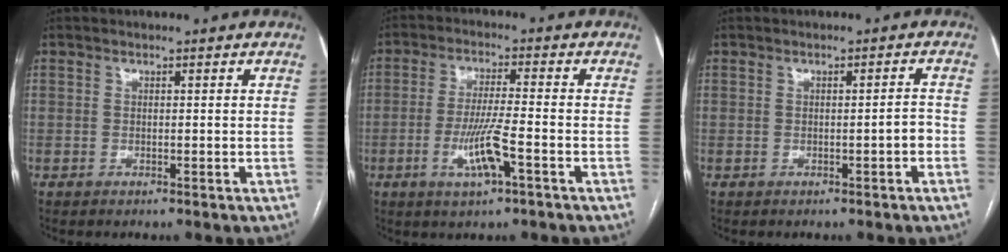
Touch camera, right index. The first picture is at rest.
{"total": 7.3, "force": [-2.8, 0.5, 6.7], "torque": [-0.133, -0.007, -0.050]}
{"total": 1.6, "force": [-0.6, 0.2, 1.5], "torque": [-0.016, 0.002, -0.008]}